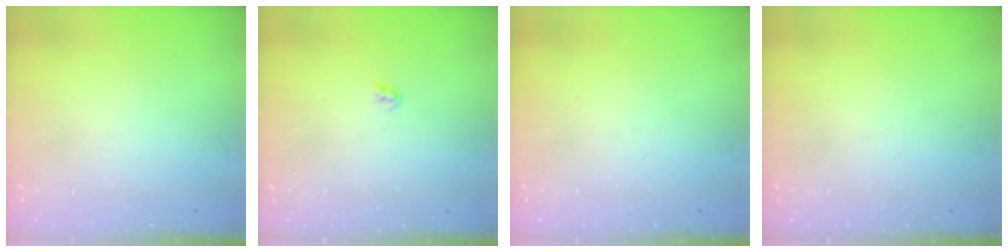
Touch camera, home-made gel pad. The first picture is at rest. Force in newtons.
{"total": 2.5, "press": 2.5, "slide": 0.3}
{"total": 0.0}
{"total": 0.0}